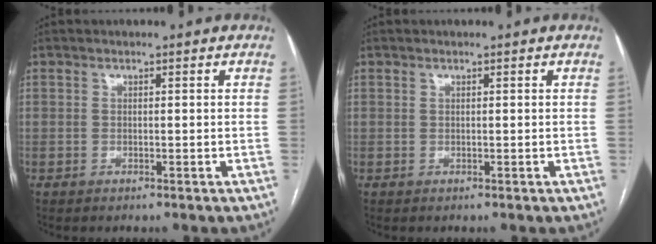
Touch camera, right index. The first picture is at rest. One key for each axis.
{"total": 0.0}